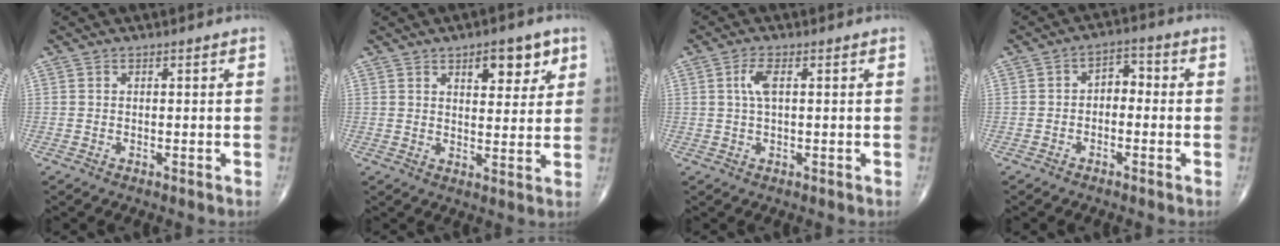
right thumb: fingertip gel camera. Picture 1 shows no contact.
{"total": 8.0, "force": [4.1, 3.6, 5.8], "torque": [-0.054, -0.020, 0.056]}
{"total": 3.2, "force": [0.7, 1.0, 3.0], "torque": [-0.072, 0.008, 0.016]}
{"total": 4.2, "force": [-0.6, 2.8, 3.0], "torque": [-0.030, 0.024, -0.023]}